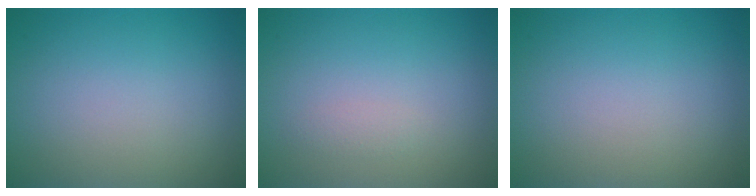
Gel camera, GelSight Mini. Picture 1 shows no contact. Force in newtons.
{"total": 0.7, "press": 0.7, "slide": 0.0}
{"total": 0.0}